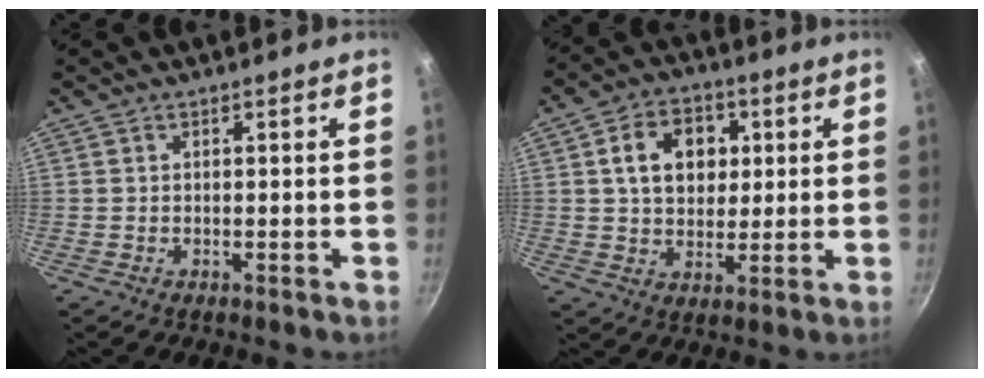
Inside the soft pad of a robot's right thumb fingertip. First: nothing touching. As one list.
[{"total": 11.0, "force": [2.6, 8.2, 6.8], "torque": [-0.083, 0.006, 0.037]}]